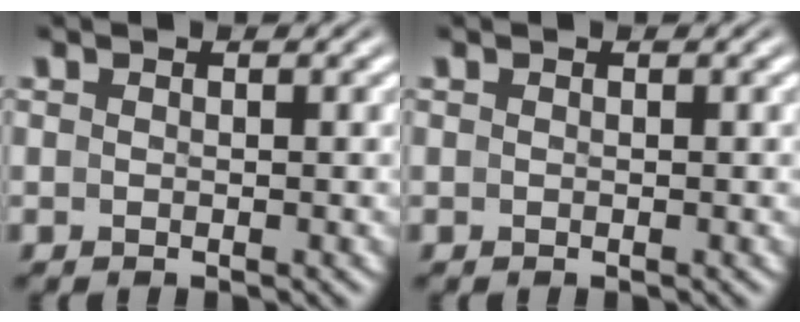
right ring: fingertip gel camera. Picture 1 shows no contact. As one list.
[{"total": 0.0}]